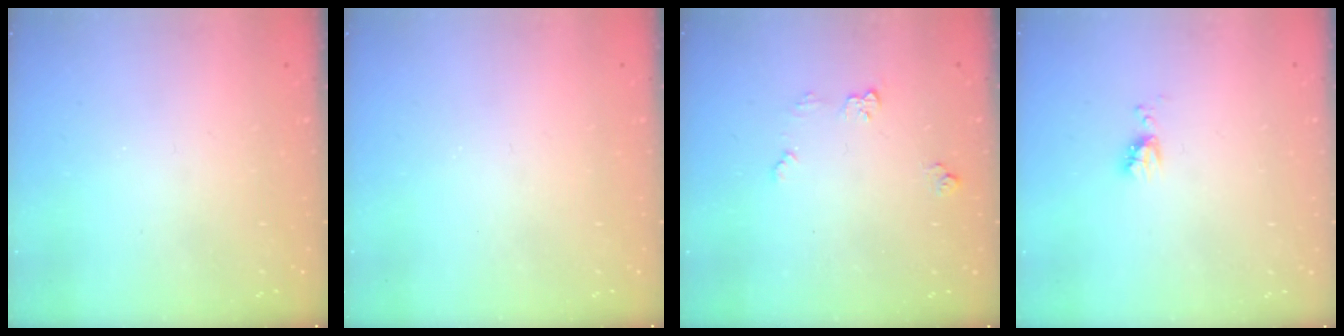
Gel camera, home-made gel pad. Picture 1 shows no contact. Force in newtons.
{"total": 0.0}
{"total": 5.9, "press": 5.8, "slide": 0.6}
{"total": 4.9, "press": 4.8, "slide": 0.8}